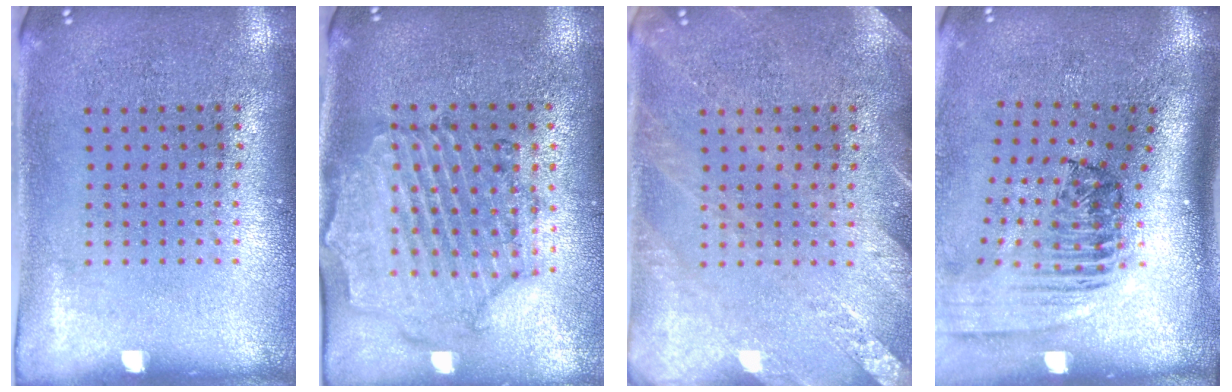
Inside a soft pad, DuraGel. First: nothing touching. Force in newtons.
{"total": 1.0, "press": 1.0, "slide": 0.3}
{"total": 2.6, "press": 2.6, "slide": 0.2}
{"total": 2.6, "press": 1.8, "slide": 1.9}